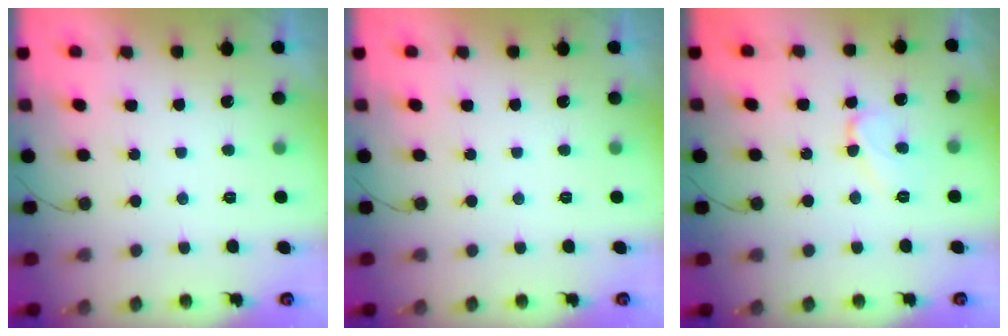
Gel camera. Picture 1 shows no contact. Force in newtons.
{"total": 0.0}
{"total": 7.2, "press": 7.2, "slide": 0.7}